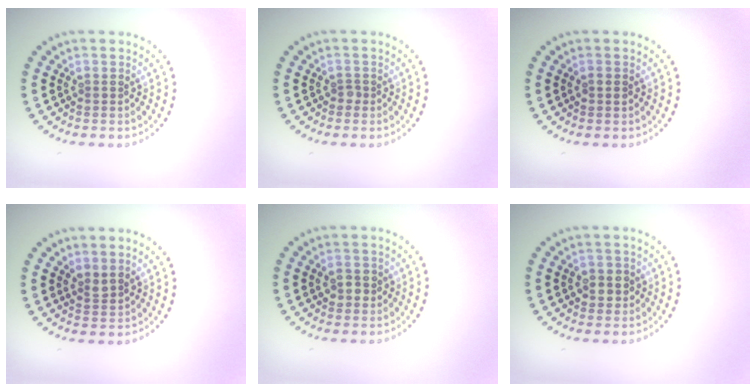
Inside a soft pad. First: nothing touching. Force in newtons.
{"total": 0.8, "press": 0.6, "slide": 0.5}
{"total": 1.1, "press": 1.1, "slide": 0.1}
{"total": 1.5, "press": 1.3, "slide": 0.8}
{"total": 1.8, "press": 1.8, "slide": 0.2}
{"total": 1.9, "press": 1.8, "slide": 0.6}